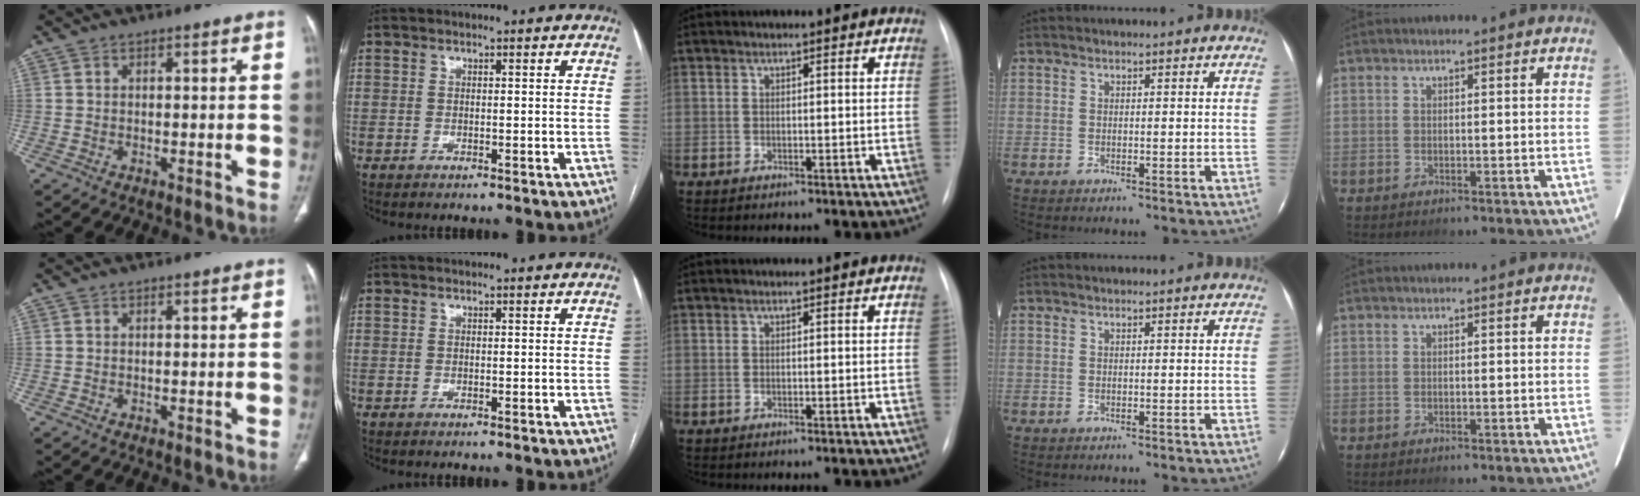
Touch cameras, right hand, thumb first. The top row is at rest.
{}